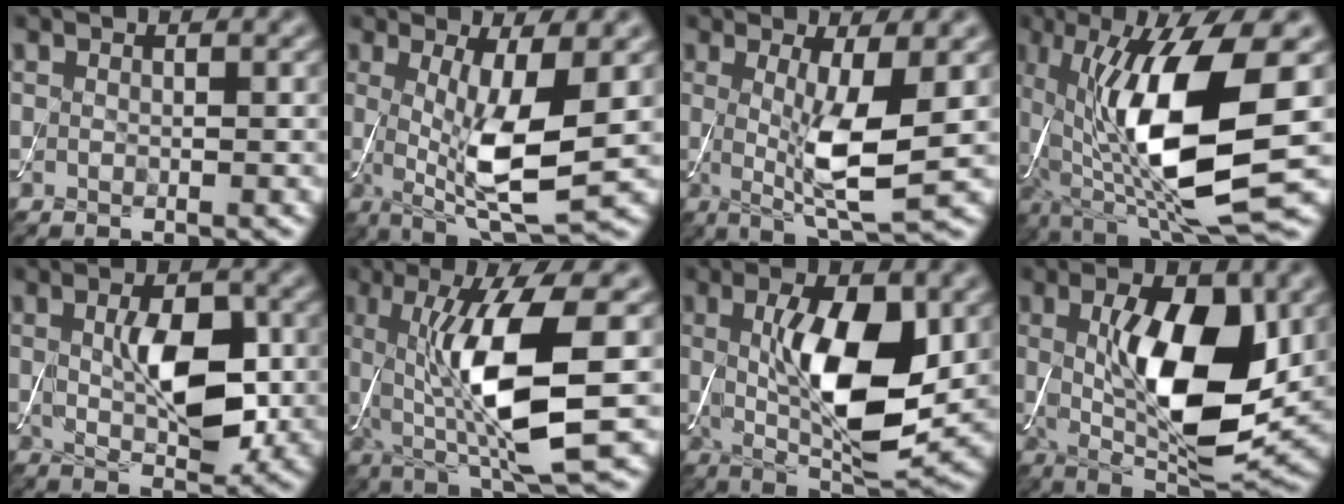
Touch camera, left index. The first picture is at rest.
{"total": 8.5, "force": [-0.2, 2.3, 8.2], "torque": [-0.152, -0.016, 0.001]}
{"total": 6.6, "force": [0.1, 1.4, 6.5], "torque": [-0.116, -0.014, 0.006]}
{"total": 13.5, "force": [0.3, 4.0, 12.9], "torque": [-0.236, -0.020, 0.014]}
{"total": 6.0, "force": [0.4, 2.9, 5.2], "torque": [-0.094, 0.000, 0.013]}
{"total": 11.0, "force": [0.3, 2.6, 10.7], "torque": [-0.179, -0.009, 0.016]}
{"total": 9.8, "force": [0.6, 3.6, 9.1], "torque": [-0.149, -0.005, 0.017]}
{"total": 11.0, "force": [0.8, 4.3, 10.1], "torque": [-0.163, -0.003, 0.019]}